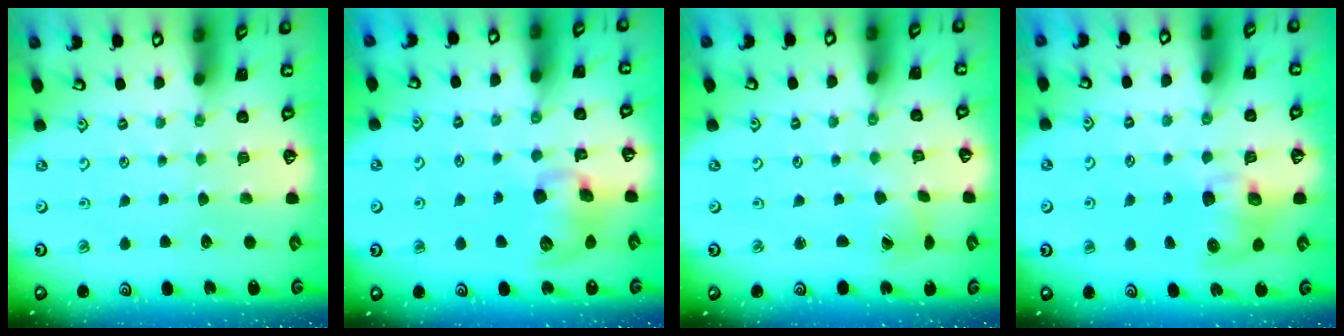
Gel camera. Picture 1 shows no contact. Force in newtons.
{"total": 10.7, "press": 10.5, "slide": 1.6}
{"total": 1.7, "press": 1.7, "slide": 0.2}
{"total": 8.4, "press": 8.3, "slide": 1.3}